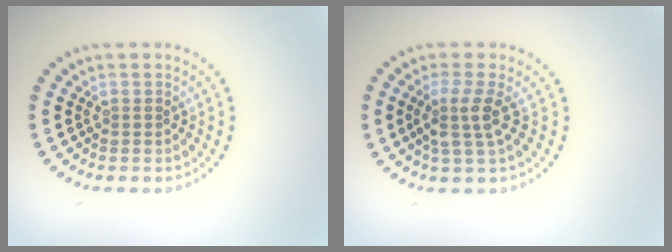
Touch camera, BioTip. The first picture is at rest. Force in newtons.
{"total": 2.7, "press": 2.2, "slide": 1.6}